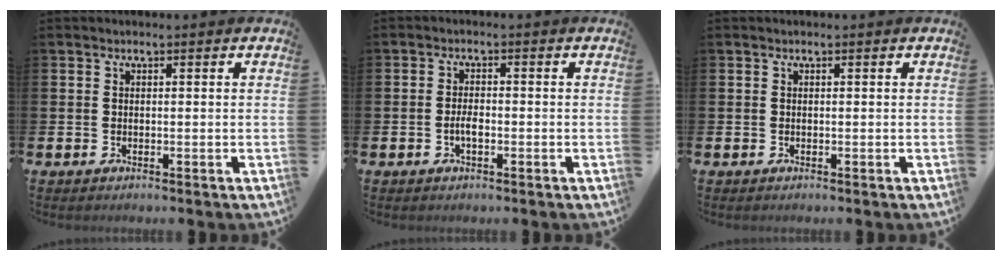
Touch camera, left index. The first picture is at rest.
{"total": 2.1, "force": [-0.6, 0.9, 1.8], "torque": [-0.032, 0.001, -0.012]}
{"total": 0.0}